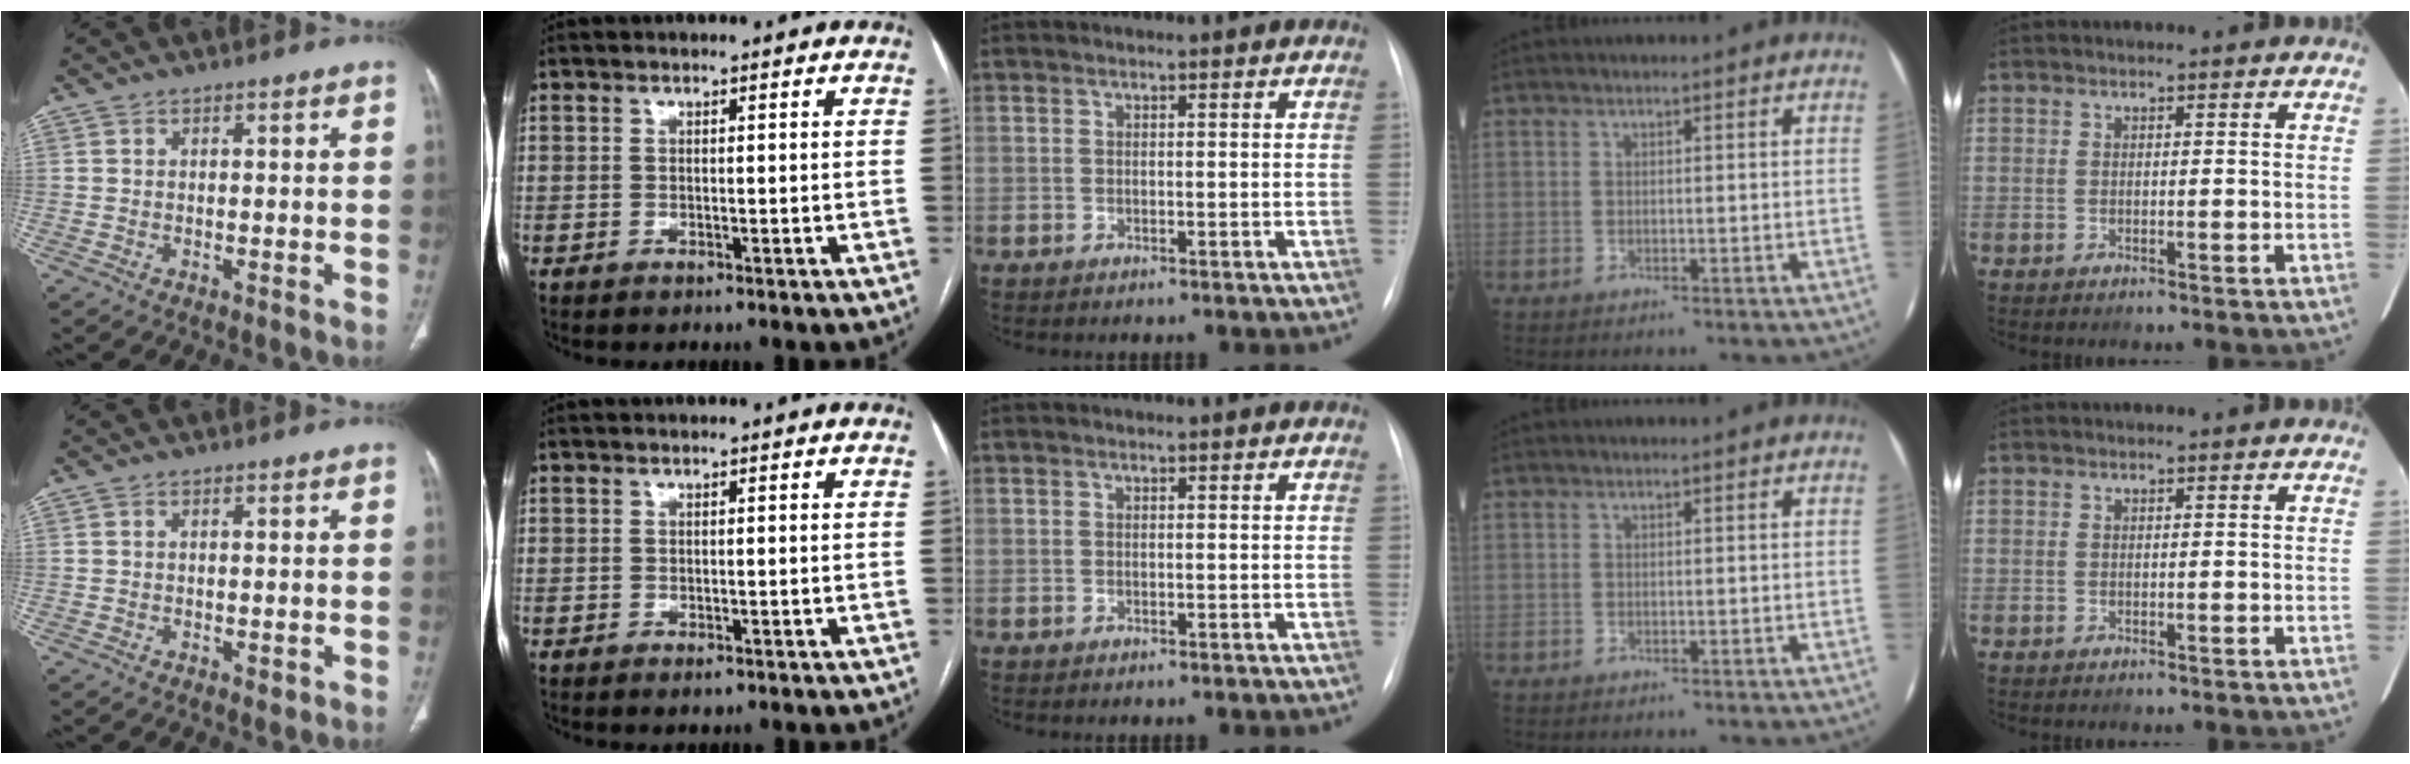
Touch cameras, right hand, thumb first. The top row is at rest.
{"thumb": {"total": 1.5, "force": [-0.3, 0.8, 1.3], "torque": [-0.017, -0.002, -0.001]}, "index": {"total": 0.9, "force": [-0.5, 0.5, 0.6], "torque": [-0.004, 0.001, -0.004]}}